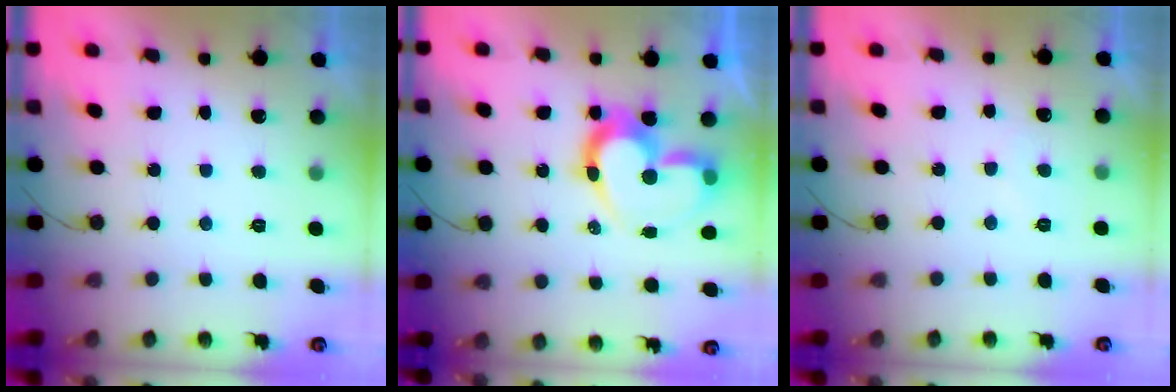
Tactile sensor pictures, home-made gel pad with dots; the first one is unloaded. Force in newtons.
{"total": 13.6, "press": 13.5, "slide": 1.3}
{"total": 4.9, "press": 4.9, "slide": 0.3}